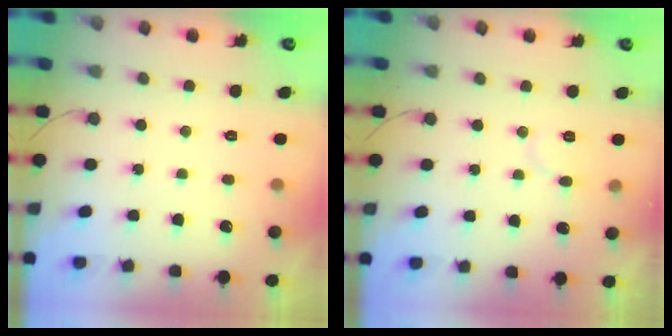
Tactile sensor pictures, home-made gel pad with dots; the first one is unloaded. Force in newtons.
{"total": 4.7, "press": 4.6, "slide": 0.4}